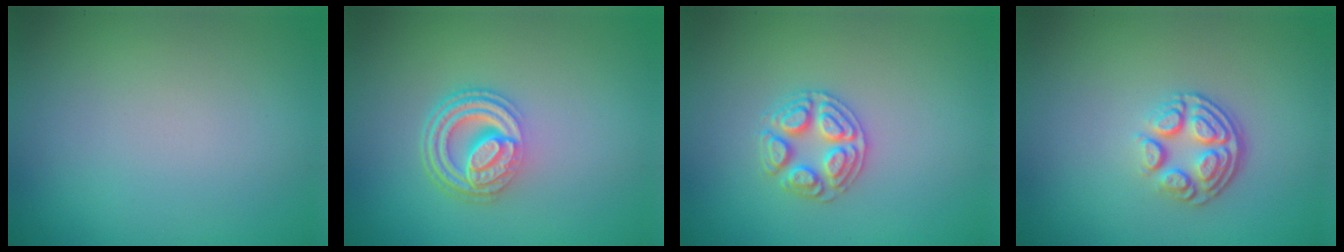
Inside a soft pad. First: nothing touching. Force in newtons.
{"total": 5.0, "press": 3.5, "slide": 3.6}
{"total": 2.5, "press": 2.5, "slide": 0.4}
{"total": 3.9, "press": 2.7, "slide": 2.8}